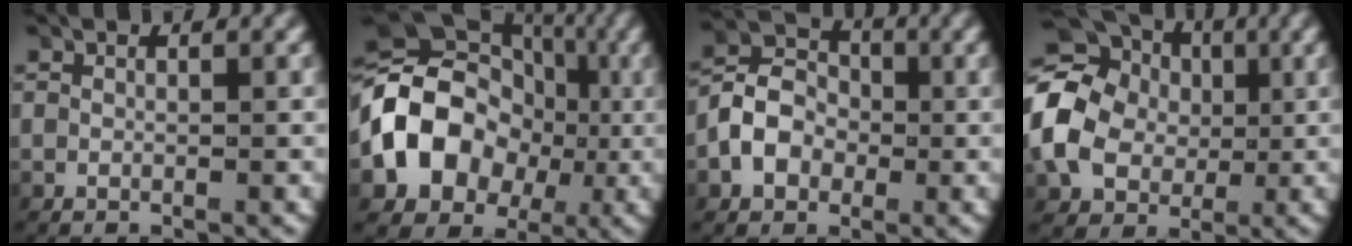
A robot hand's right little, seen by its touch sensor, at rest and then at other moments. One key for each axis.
{"total": 12.8, "fx": 0.6, "fy": 10.6, "fz": 7.2, "tx": -0.152, "ty": -0.009, "tz": 0.006}
{"total": 5.1, "fx": -0.8, "fy": 4.3, "fz": 2.7, "tx": -0.057, "ty": 0.001, "tz": -0.017}
{"total": 12.5, "fx": 2.5, "fy": 11.0, "fz": 5.3, "tx": -0.122, "ty": 0.008, "tz": 0.019}